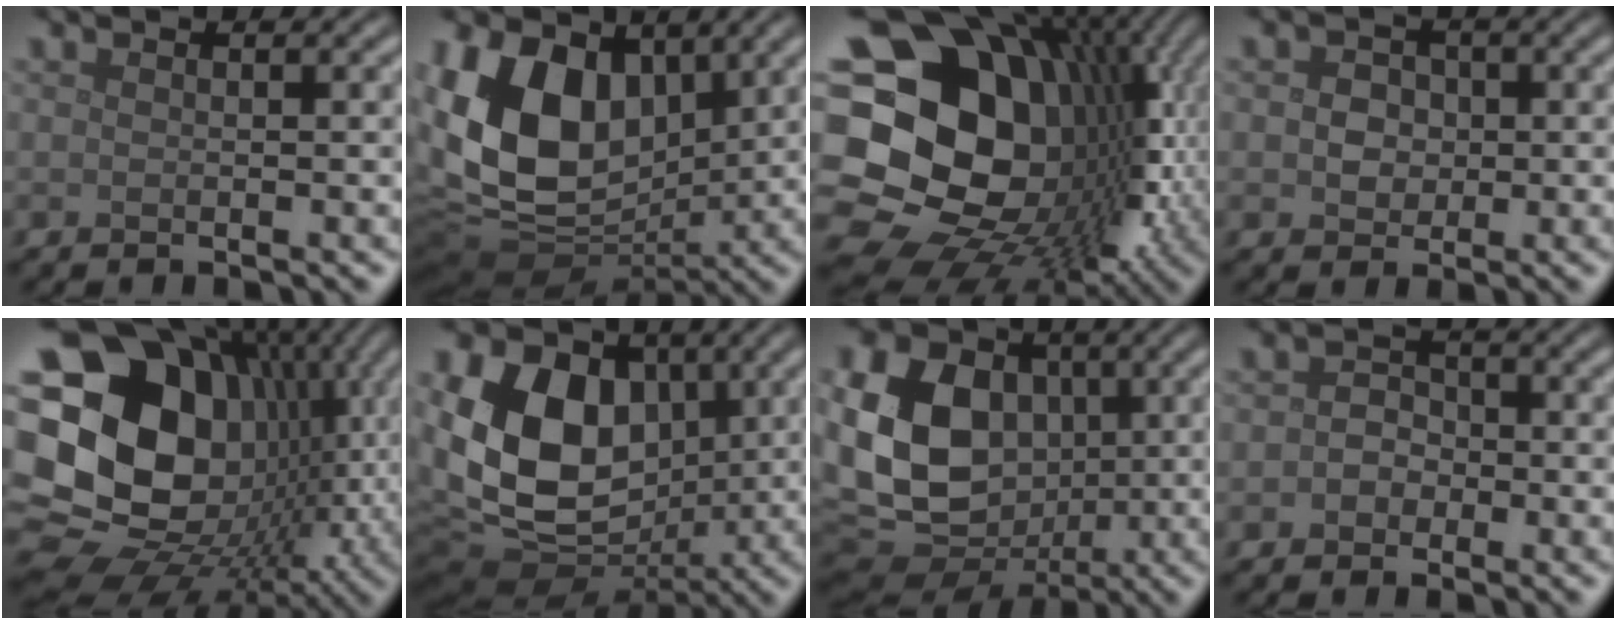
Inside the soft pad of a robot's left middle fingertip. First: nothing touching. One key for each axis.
{"total": 12.5, "fx": 2.3, "fy": 8.5, "fz": 8.9, "tx": -0.188, "ty": 0.000, "tz": 0.034}
{"total": 21.9, "fx": -0.4, "fy": 18.1, "fz": 12.3, "tx": -0.232, "ty": -0.010, "tz": -0.023}
{"total": 2.6, "fx": 0.1, "fy": 2.3, "fz": 1.3, "tx": -0.012, "ty": 0.005, "tz": -0.011}
{"total": 21.0, "fx": 1.7, "fy": 17.0, "fz": 12.2, "tx": -0.245, "ty": -0.011, "tz": 0.035}
{"total": 15.4, "fx": 1.5, "fy": 11.4, "fz": 10.2, "tx": -0.187, "ty": 0.014, "tz": 0.033}
{"total": 16.5, "fx": 0.7, "fy": 13.1, "fz": 10.1, "tx": -0.226, "ty": 0.006, "tz": 0.007}
{"total": 1.8, "fx": -0.5, "fy": 1.5, "fz": 0.7, "tx": -0.007, "ty": 0.003, "tz": -0.018}